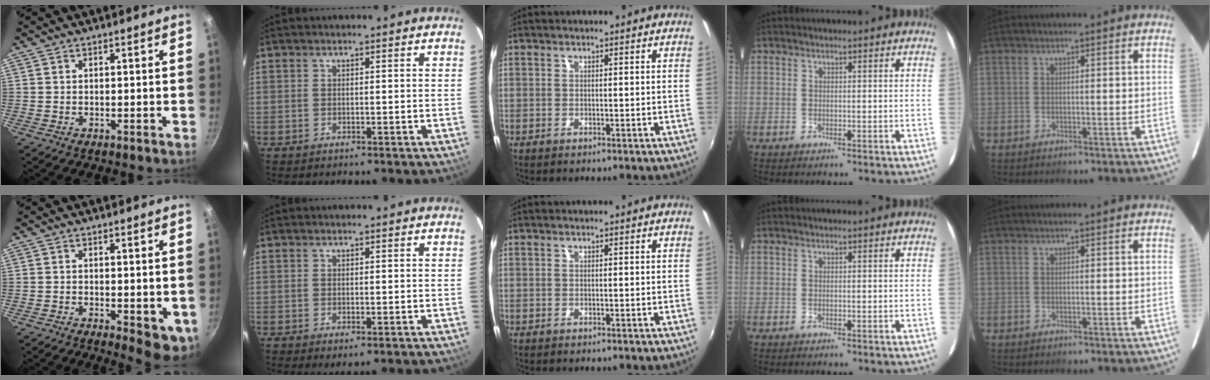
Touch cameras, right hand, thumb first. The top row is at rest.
{"thumb": {"total": 3.8, "force": [-1.3, 1.2, 3.4], "torque": [-0.051, -0.009, -0.018]}, "index": {"total": 1.4, "force": [0.0, 0.7, 1.2], "torque": [-0.024, -0.005, -0.001]}}